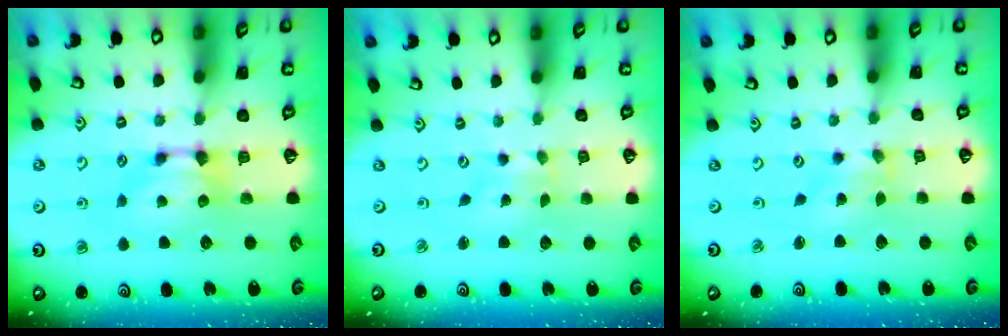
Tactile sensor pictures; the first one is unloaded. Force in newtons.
{"total": 4.5, "press": 4.4, "slide": 1.1}
{"total": 2.9, "press": 2.8, "slide": 1.0}